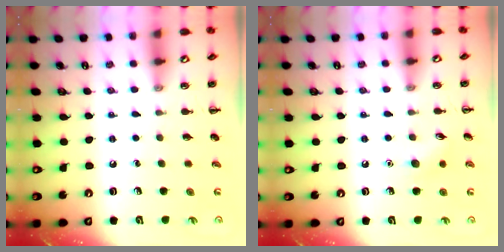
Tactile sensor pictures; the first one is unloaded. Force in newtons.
{"total": 6.5, "press": 6.3, "slide": 1.6}